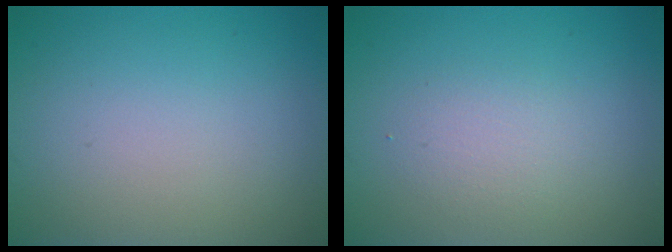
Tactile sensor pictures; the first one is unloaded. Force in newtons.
{"total": 1.8, "press": 1.8, "slide": 0.0}